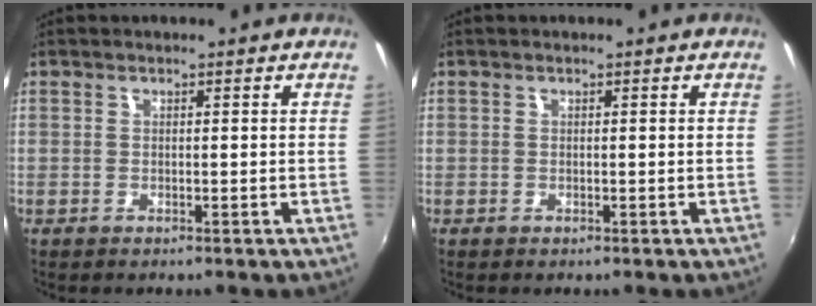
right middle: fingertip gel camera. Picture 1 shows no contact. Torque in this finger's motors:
{"motor_torque": [0.03, -0.09, -0.02, 0.01]}